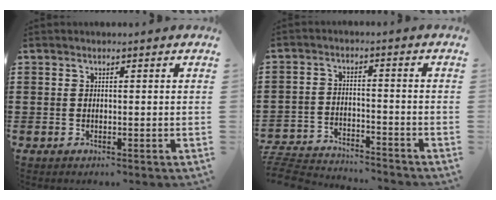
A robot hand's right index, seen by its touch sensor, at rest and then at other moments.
{"total": 4.9, "force": [-4.9, 0.4, 0.6], "torque": [-0.032, -0.003, -0.105]}